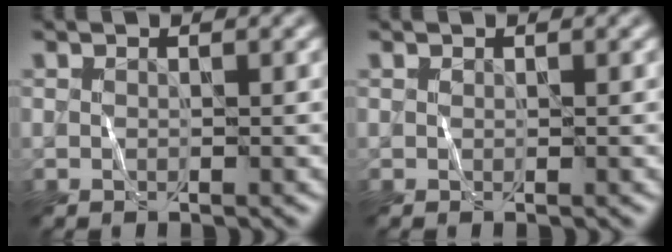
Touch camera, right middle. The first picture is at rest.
{"total": 0.0}